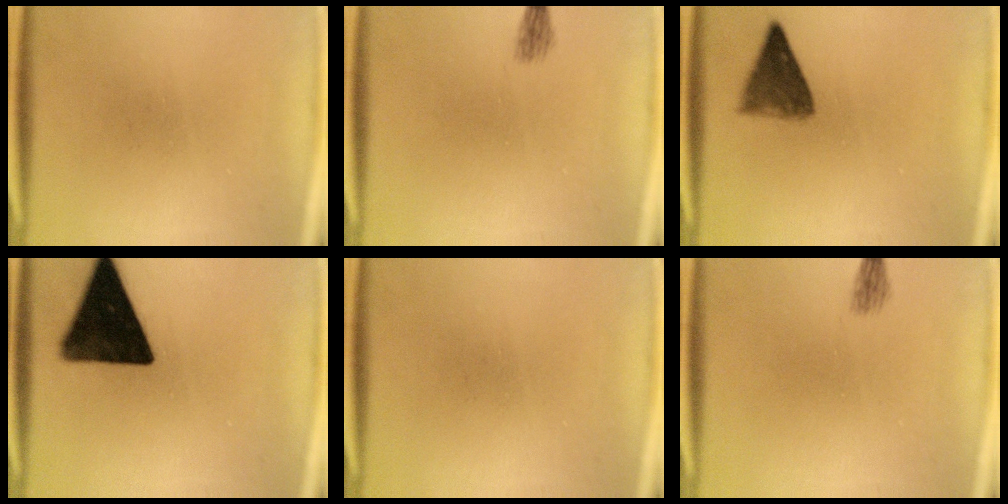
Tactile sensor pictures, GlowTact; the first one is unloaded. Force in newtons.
{"total": 1.4}
{"total": 5.4}
{"total": 16.8}
{"total": 0.0}
{"total": 1.4}